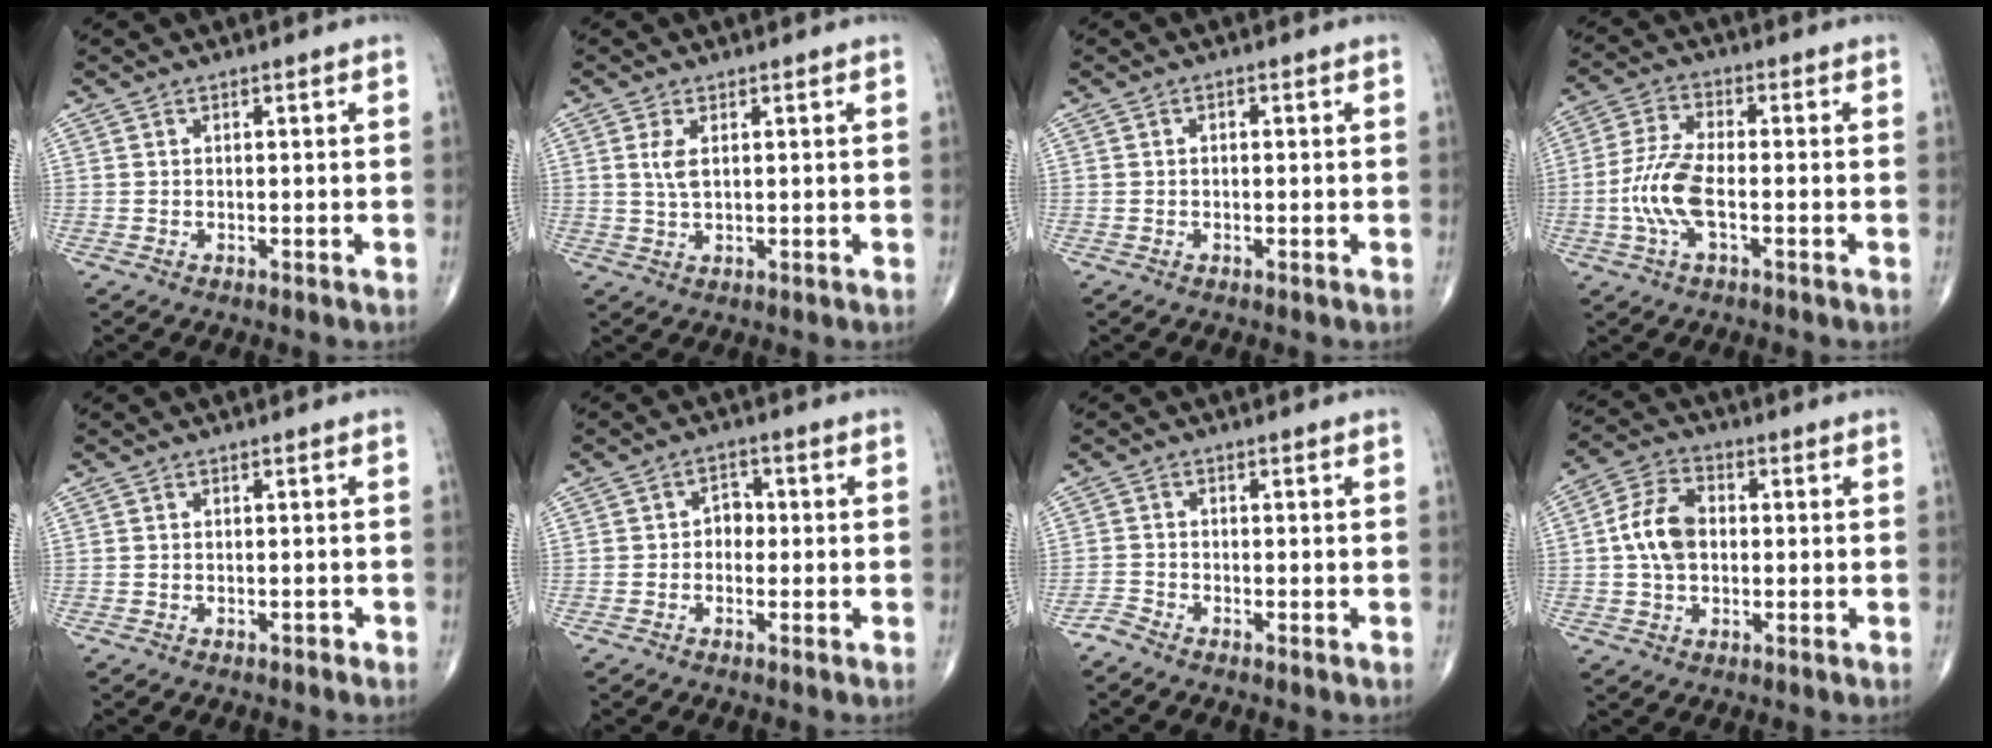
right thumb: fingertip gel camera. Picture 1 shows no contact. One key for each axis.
{"total": 3.1, "fx": 0.9, "fy": 1.4, "fz": 2.7, "tx": -0.057, "ty": -0.002, "tz": 0.023}
{"total": 0.6, "fx": 0.0, "fy": 0.4, "fz": 0.5, "tx": -0.004, "ty": 0.002, "tz": -0.003}
{"total": 8.8, "fx": -2.1, "fy": 3.4, "fz": 7.9, "tx": -0.183, "ty": 0.017, "tz": -0.045}
{"total": 0.7, "fx": -0.5, "fy": 0.4, "fz": 0.3, "tx": -0.002, "ty": 0.001, "tz": -0.011}
{"total": 3.2, "fx": -0.4, "fy": 2.5, "fz": 1.9, "tx": -0.007, "ty": 0.015, "tz": -0.016}
{"total": 1.7, "fx": -1.7, "fy": 0.2, "fz": 0.3, "tx": -0.011, "ty": -0.006, "tz": -0.042}
{"total": 9.0, "fx": 0.1, "fy": 6.2, "fz": 6.5, "tx": -0.116, "ty": 0.020, "tz": -0.005}